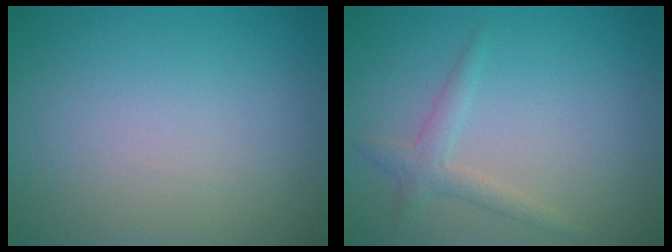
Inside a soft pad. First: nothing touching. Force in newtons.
{"total": 1.7, "press": 1.7, "slide": 0.0}